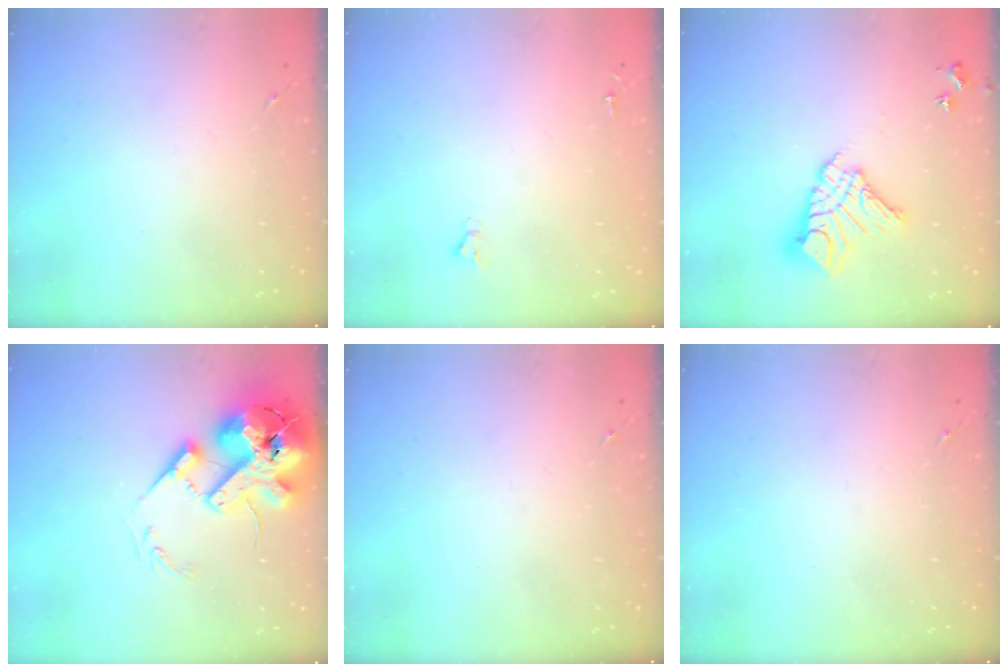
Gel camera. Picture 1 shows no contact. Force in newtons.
{"total": 1.6, "press": 1.6, "slide": 0.2}
{"total": 14.0, "press": 14.0, "slide": 1.3}
{"total": 22.7, "press": 22.4, "slide": 3.8}
{"total": 0.0}
{"total": 0.0}